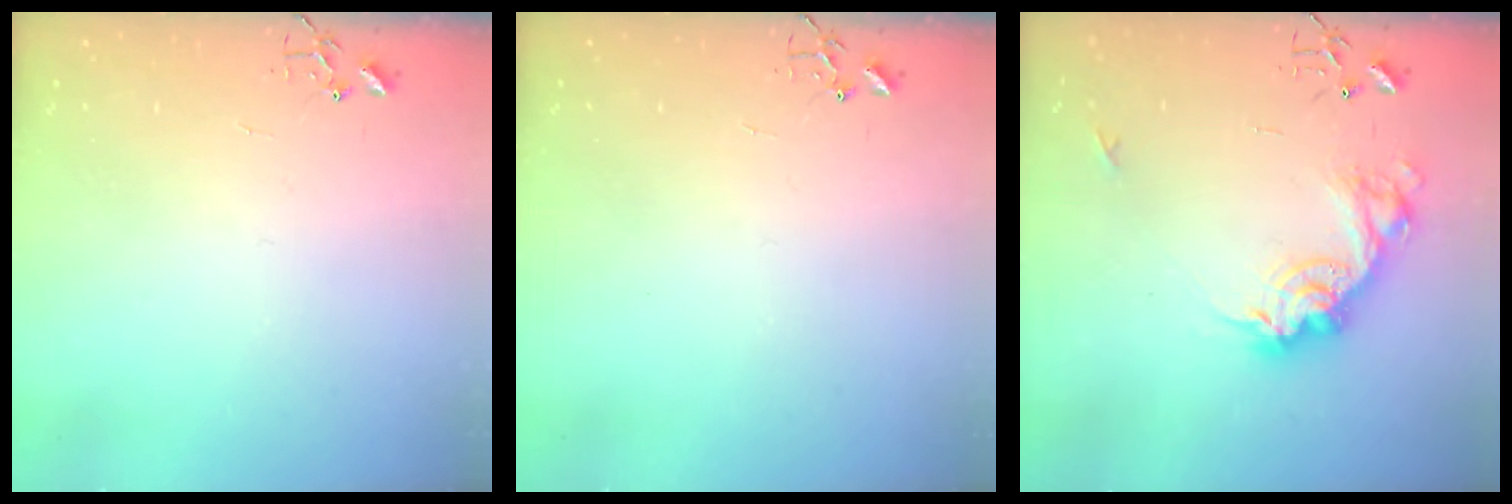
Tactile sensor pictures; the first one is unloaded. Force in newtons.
{"total": 0.0}
{"total": 17.6, "press": 17.6, "slide": 1.0}